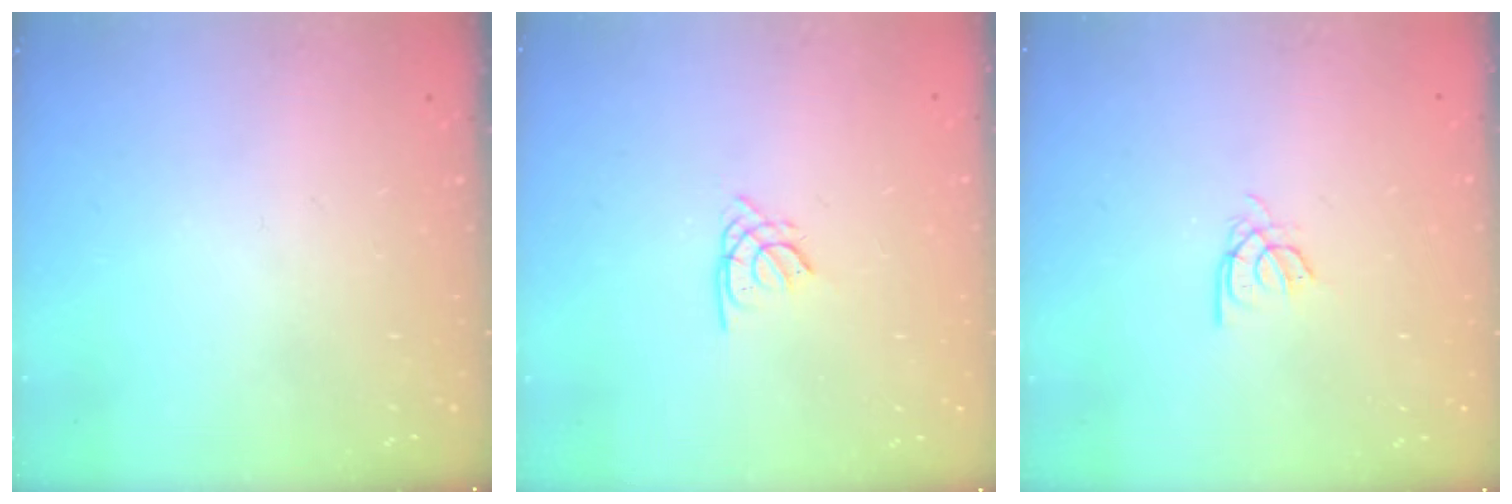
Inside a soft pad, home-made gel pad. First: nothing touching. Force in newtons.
{"total": 1.4, "press": 1.4, "slide": 0.3}
{"total": 2.4, "press": 2.4, "slide": 0.4}